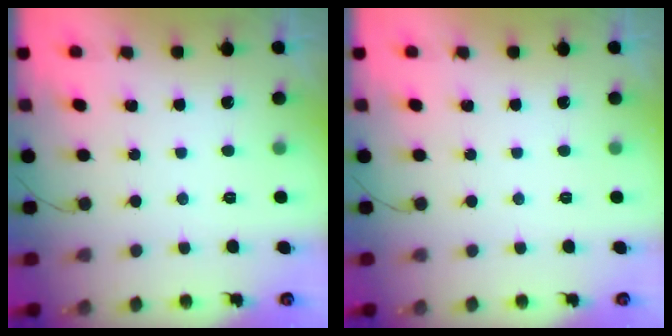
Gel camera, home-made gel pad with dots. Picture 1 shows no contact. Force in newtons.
{"total": 0.0}